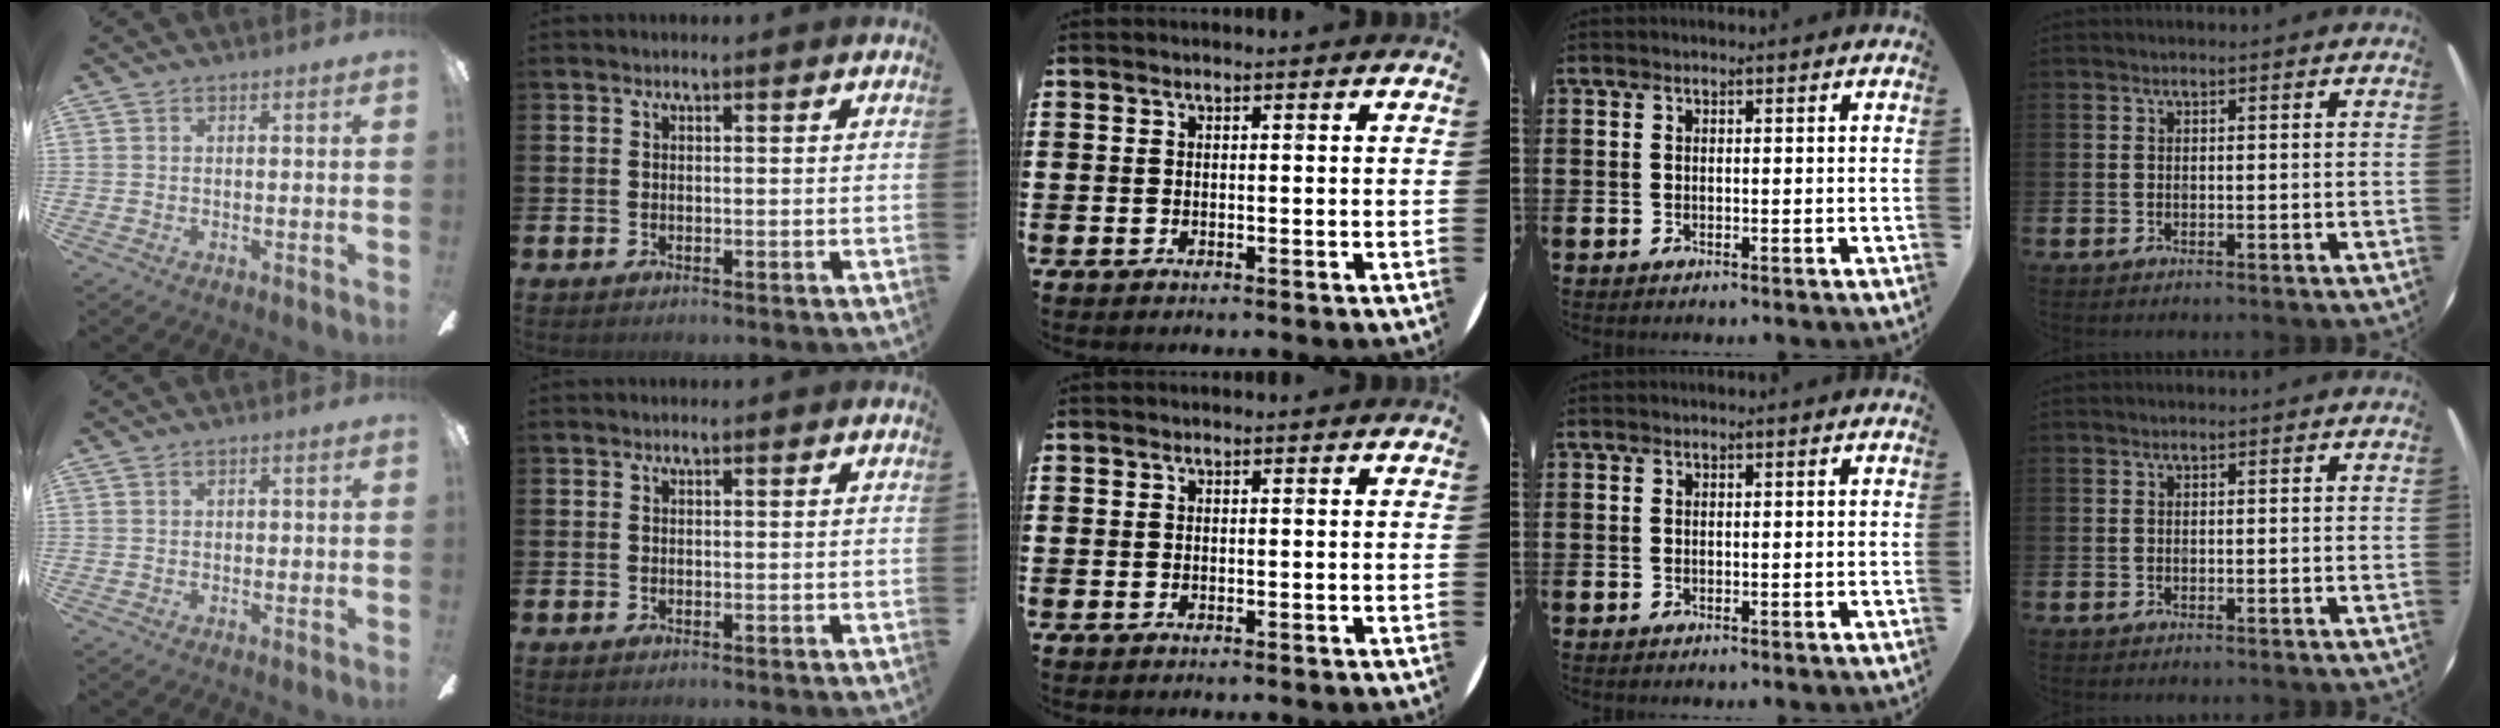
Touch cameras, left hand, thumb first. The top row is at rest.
{"thumb": {"total": 0.6, "force": [-0.1, 0.4, 0.4], "torque": [-0.008, 0.003, -0.003]}}